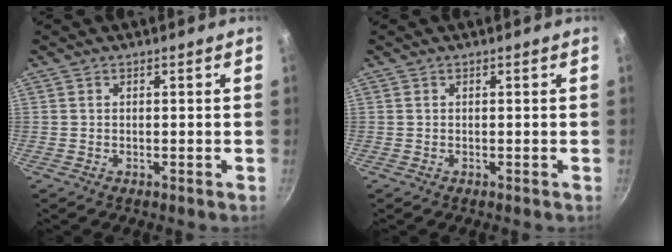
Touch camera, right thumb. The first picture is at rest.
{"total": 0.0}